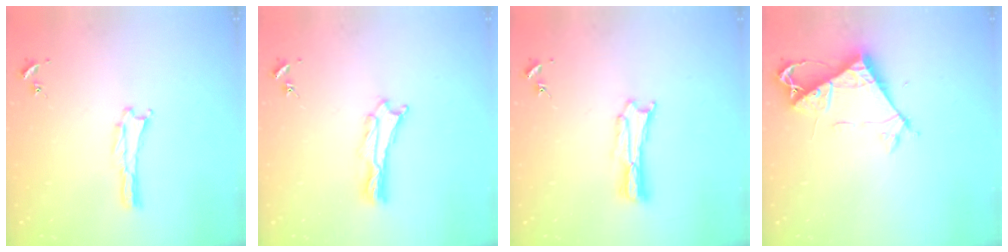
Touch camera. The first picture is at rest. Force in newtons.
{"total": 1.2, "press": 1.2, "slide": 0.2}
{"total": 1.8, "press": 1.8, "slide": 0.3}
{"total": 7.5, "press": 7.5, "slide": 0.5}